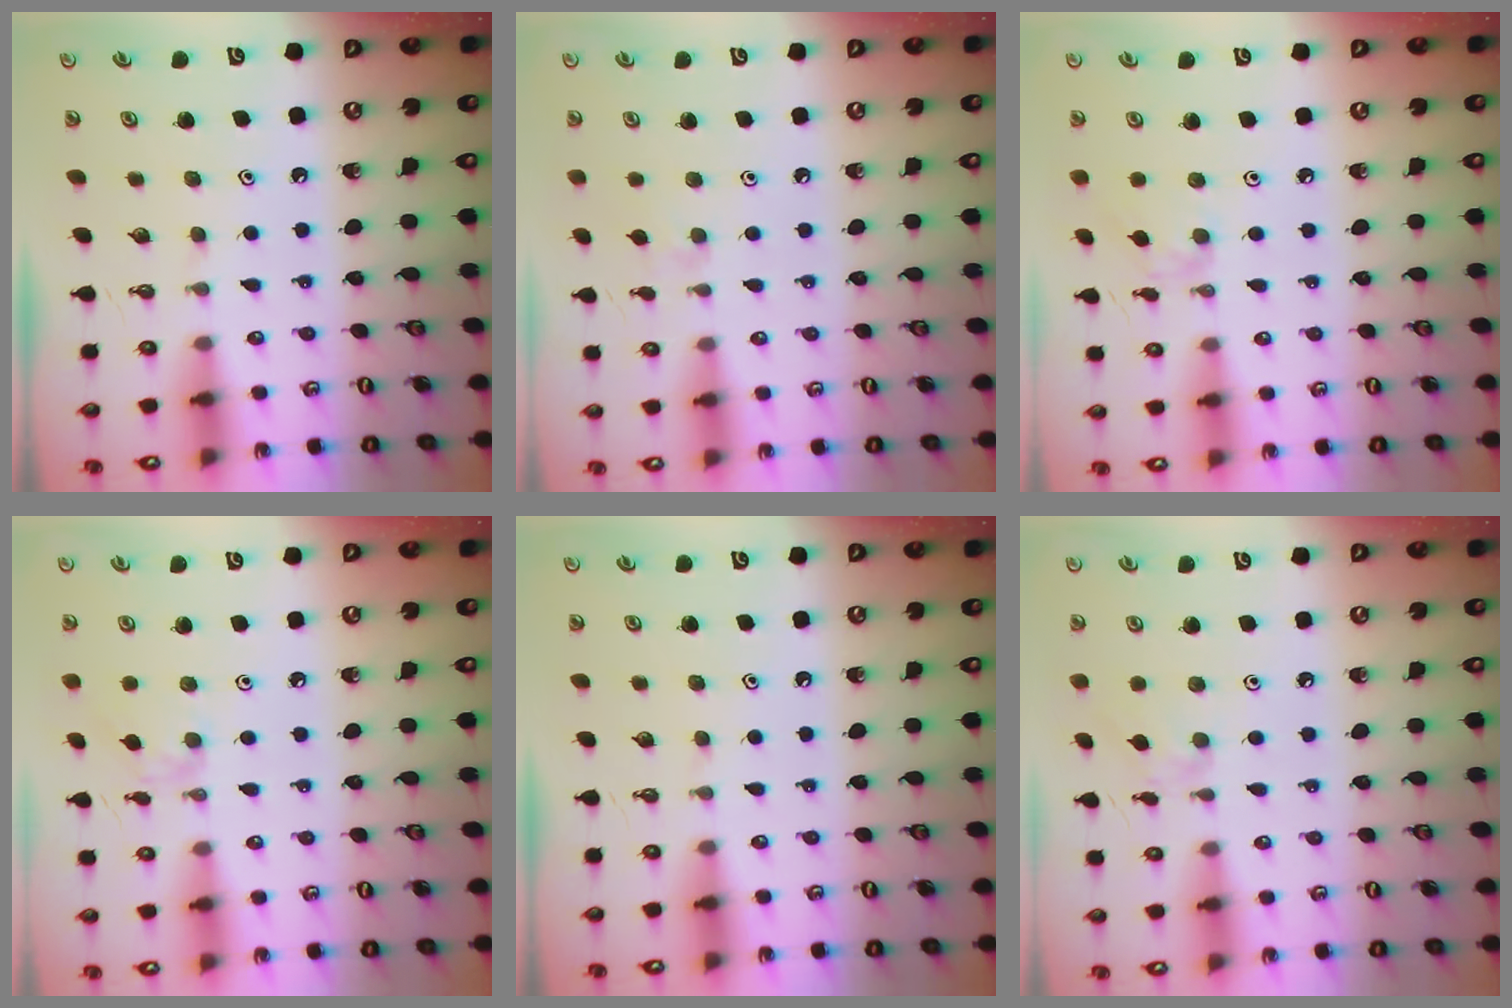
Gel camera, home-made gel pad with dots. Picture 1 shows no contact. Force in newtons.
{"total": 2.4, "press": 2.4, "slide": 0.5}
{"total": 2.1, "press": 2.1, "slide": 0.4}
{"total": 2.1, "press": 2.1, "slide": 0.4}
{"total": 0.0}
{"total": 1.6, "press": 1.6, "slide": 0.3}